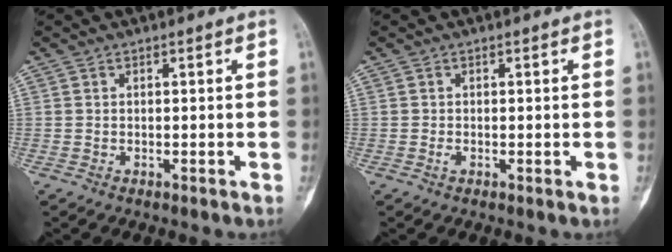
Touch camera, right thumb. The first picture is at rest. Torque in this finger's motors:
{"motor_torque": [0.16, 0.09, 0.21, -0.02, -0.01]}